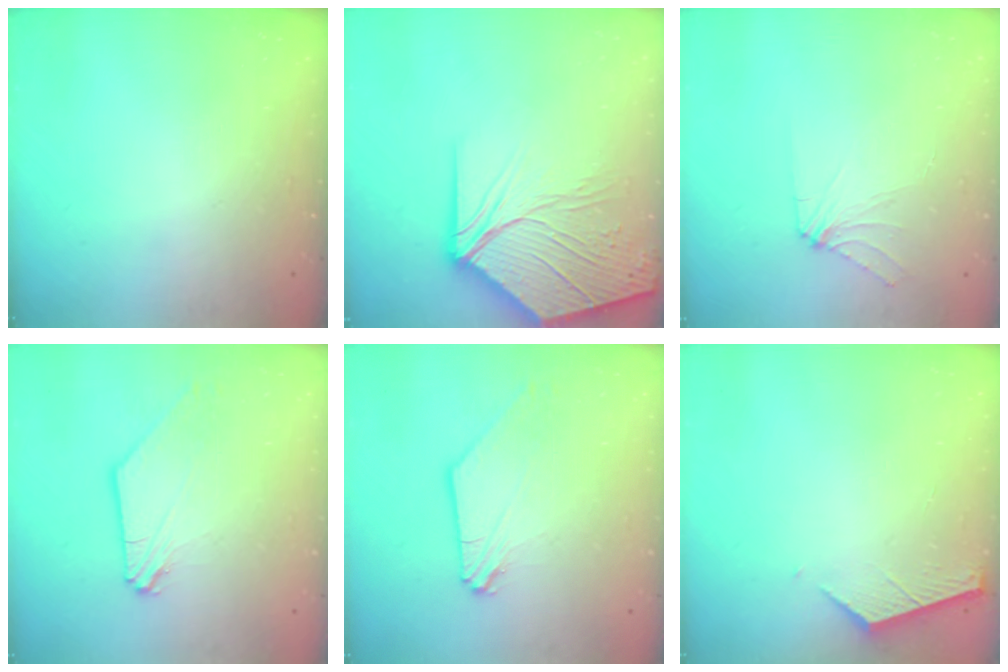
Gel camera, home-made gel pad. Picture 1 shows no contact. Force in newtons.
{"total": 15.4, "press": 15.2, "slide": 2.5}
{"total": 5.5, "press": 5.5, "slide": 0.6}
{"total": 2.5, "press": 2.5, "slide": 0.4}
{"total": 2.5, "press": 2.5, "slide": 0.4}
{"total": 2.4, "press": 2.4, "slide": 0.3}